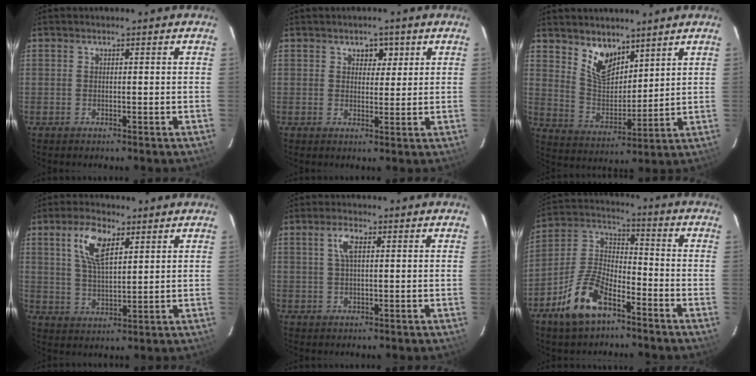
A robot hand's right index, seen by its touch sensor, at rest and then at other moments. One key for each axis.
{"total": 3.0, "fx": 1.5, "fy": 2.3, "fz": 1.3, "tx": -0.010, "ty": 0.005, "tz": 0.023}
{"total": 8.7, "fx": 6.2, "fy": 4.5, "fz": 4.2, "tx": -0.069, "ty": -0.001, "tz": 0.124}
{"total": 8.5, "fx": 4.0, "fy": 3.5, "fz": 6.6, "tx": -0.129, "ty": 0.012, "tz": 0.078}
{"total": 3.3, "fx": 1.0, "fy": 1.2, "fz": 2.9, "tx": -0.059, "ty": 0.007, "tz": 0.021}
{"total": 12.3, "fx": -7.4, "fy": 5.4, "fz": 8.2, "tx": -0.176, "ty": 0.015, "tz": -0.139}